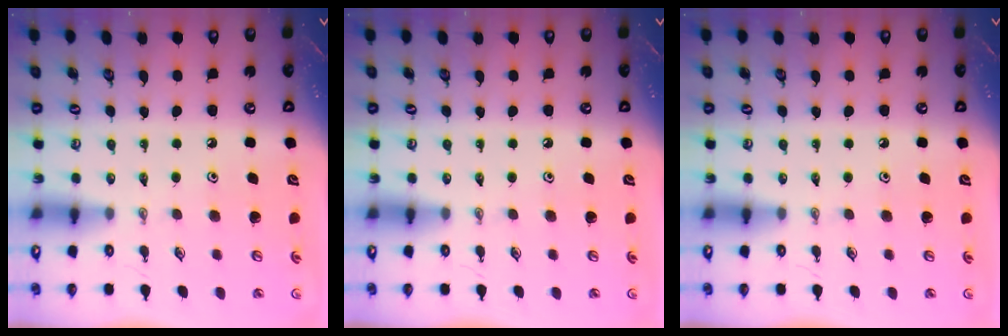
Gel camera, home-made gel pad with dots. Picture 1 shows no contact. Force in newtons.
{"total": 0.0}
{"total": 0.0}